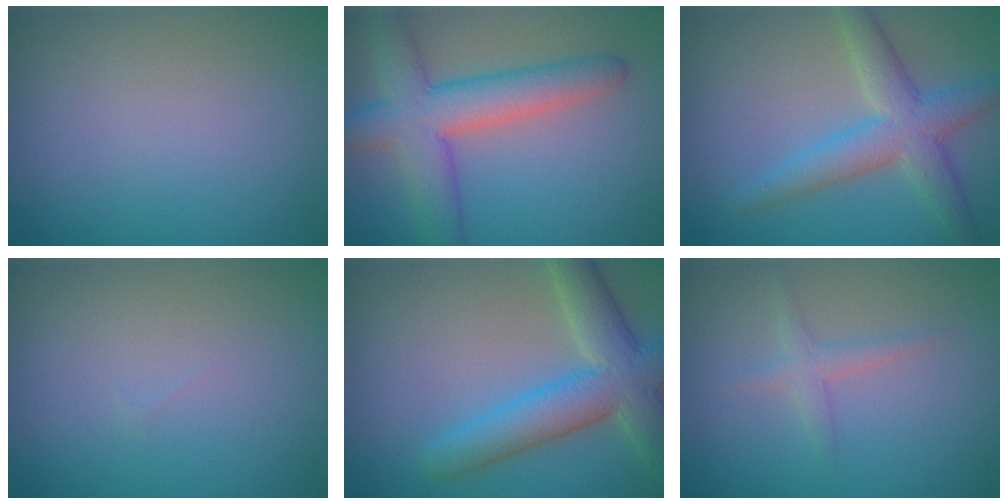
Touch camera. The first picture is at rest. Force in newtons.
{"total": 6.8, "press": 6.8, "slide": 0.2}
{"total": 4.7, "press": 4.7, "slide": 0.1}
{"total": 0.0}
{"total": 6.7, "press": 6.7, "slide": 0.5}
{"total": 1.5, "press": 1.5, "slide": 0.1}